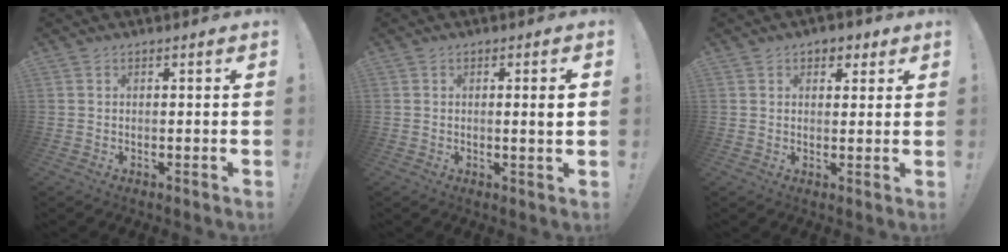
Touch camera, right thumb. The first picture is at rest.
{"total": 3.6, "force": [0.4, -0.1, 3.6], "torque": [-0.054, -0.005, 0.002]}
{"total": 3.7, "force": [2.0, 2.8, 1.4], "torque": [-0.005, -0.005, 0.032]}